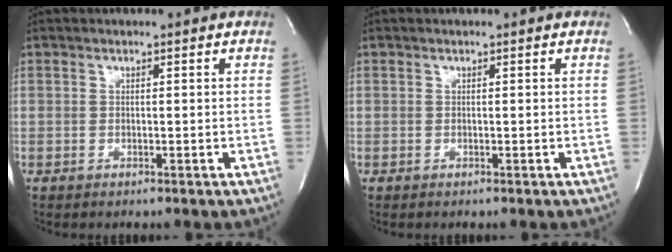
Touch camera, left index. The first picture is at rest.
{"total": 0.0}